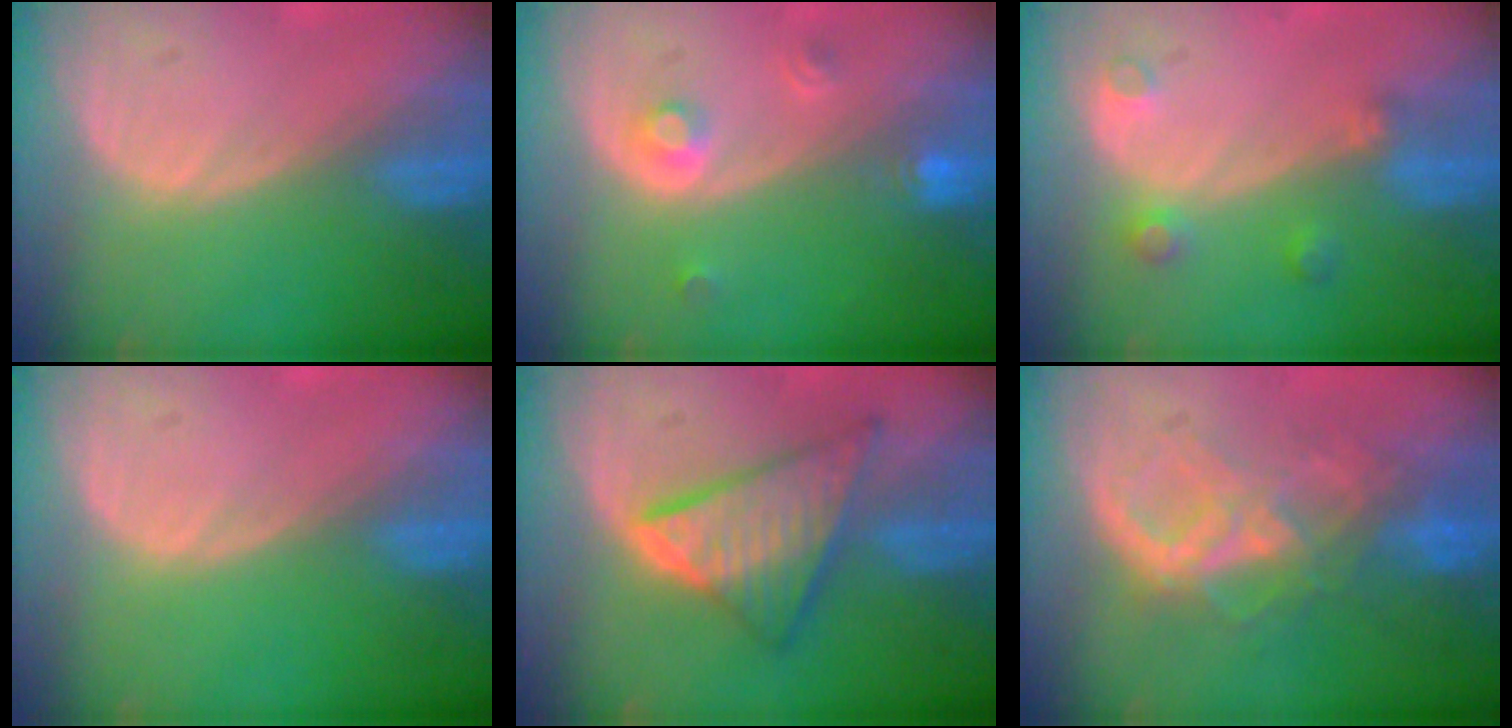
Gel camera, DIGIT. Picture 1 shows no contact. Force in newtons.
{"total": 3.0, "press": 2.8, "slide": 1.2}
{"total": 3.4, "press": 3.1, "slide": 1.3}
{"total": 0.0}
{"total": 8.6, "press": 8.6, "slide": 0.5}
{"total": 7.9, "press": 7.6, "slide": 2.3}